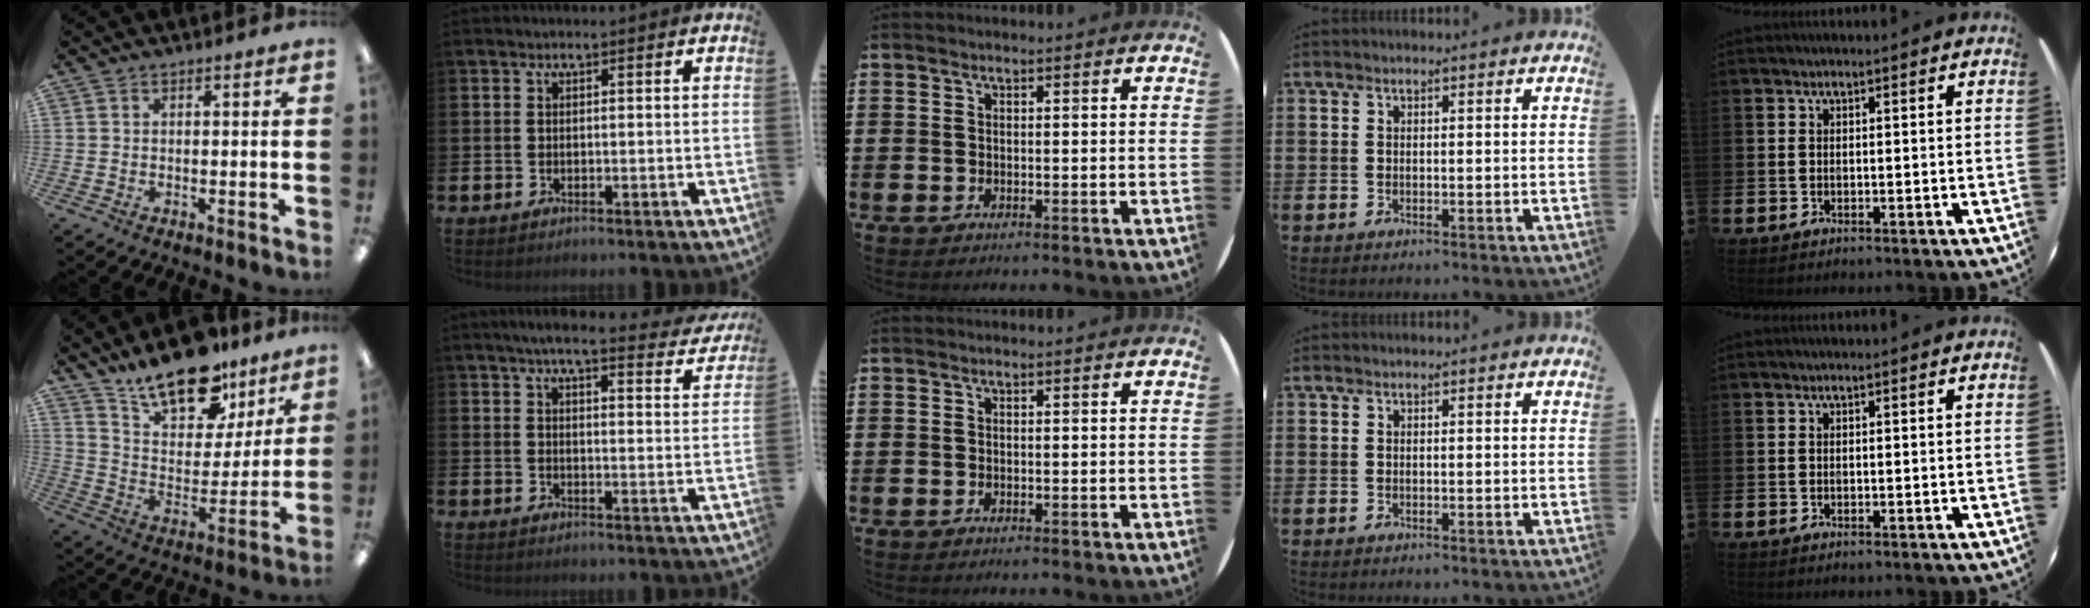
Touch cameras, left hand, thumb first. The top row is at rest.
{"thumb": {"total": 20.0, "force": [14.8, 9.5, 9.5], "torque": [-0.153, -0.096, 0.260]}, "index": {"total": 5.3, "force": [4.7, 0.5, 2.3], "torque": [-0.049, -0.028, 0.078]}}